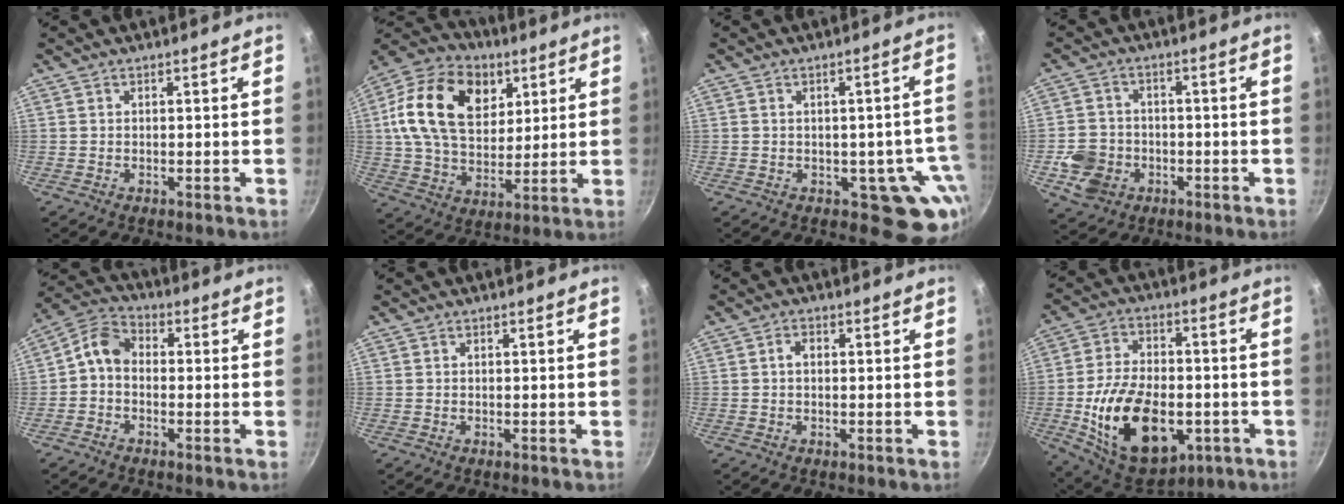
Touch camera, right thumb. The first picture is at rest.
{"total": 21.4, "force": [6.9, 14.8, 13.9], "torque": [-0.228, -0.005, 0.113]}
{"total": 8.5, "force": [-1.7, 5.6, 6.2], "torque": [-0.023, 0.013, -0.013]}
{"total": 8.4, "force": [-2.8, 7.1, 3.5], "torque": [-0.050, 0.022, -0.049]}
{"total": 6.0, "force": [-1.0, 4.5, 3.9], "torque": [-0.072, 0.028, -0.039]}
{"total": 0.0}
{"total": 1.8, "force": [0.1, 1.2, 1.3], "torque": [-0.018, 0.007, 0.000]}
{"total": 22.2, "force": [-5.2, 13.6, 16.8], "torque": [-0.274, 0.017, -0.070]}